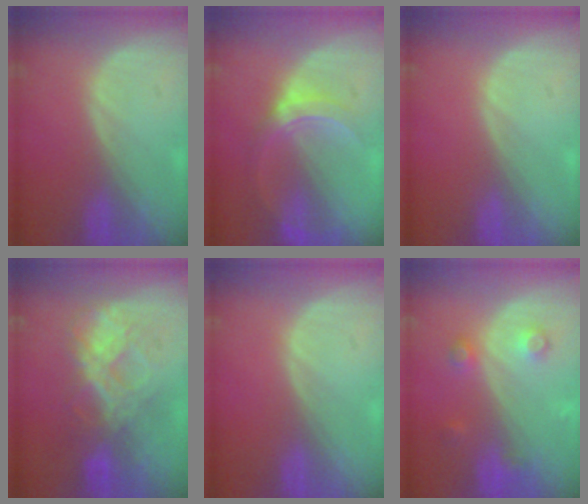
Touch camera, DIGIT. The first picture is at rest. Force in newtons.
{"total": 5.9, "press": 5.8, "slide": 0.8}
{"total": 0.0}
{"total": 7.8, "press": 7.3, "slide": 2.8}
{"total": 0.0}
{"total": 3.7, "press": 3.4, "slide": 1.5}